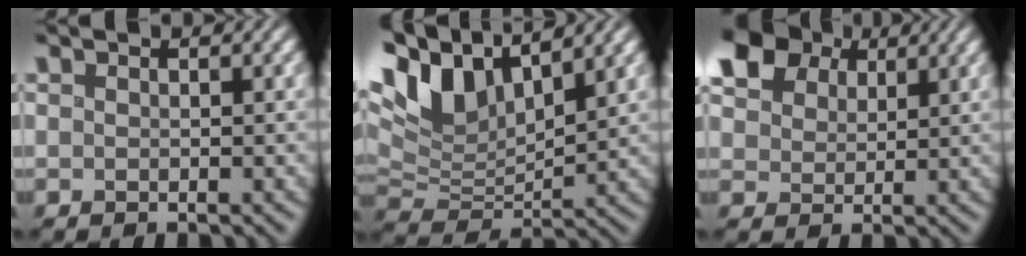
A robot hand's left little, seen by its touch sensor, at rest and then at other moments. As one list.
[{"total": 7.9, "force": [4.9, 3.2, 5.3], "torque": [-0.115, 0.015, 0.088]}, {"total": 8.9, "force": [4.6, 6.4, 4.2], "torque": [-0.113, 0.020, 0.076]}]